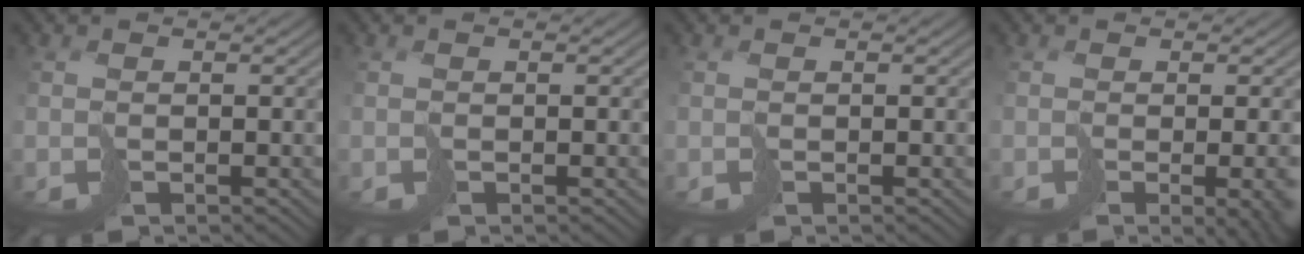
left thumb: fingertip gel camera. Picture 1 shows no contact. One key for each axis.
{"total": 0.0}
{"total": 0.0}
{"total": 6.0, "fx": -1.8, "fy": 1.8, "fz": 5.4, "tx": -0.064, "ty": -0.010, "tz": -0.019}